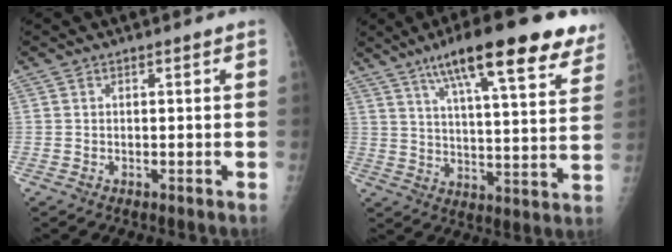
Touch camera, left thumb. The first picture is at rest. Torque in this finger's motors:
{"motor_torque": [0.34, 0.36, 0.90, -0.61, 0.14]}